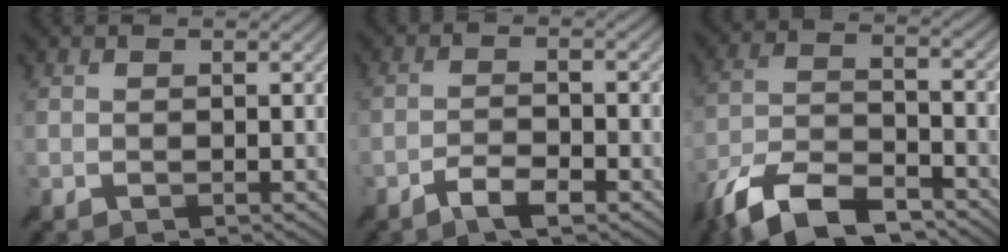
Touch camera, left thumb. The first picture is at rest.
{"total": 3.2, "force": [-2.2, 0.7, 2.3], "torque": [-0.049, 0.006, -0.044]}
{"total": 12.4, "force": [-8.9, 4.7, 7.2], "torque": [-0.147, -0.004, -0.183]}